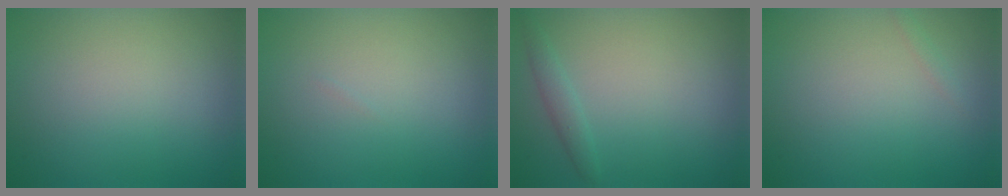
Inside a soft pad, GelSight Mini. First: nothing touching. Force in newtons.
{"total": 0.0}
{"total": 1.3, "press": 1.3, "slide": 0.1}
{"total": 0.5, "press": 0.5, "slide": 0.0}